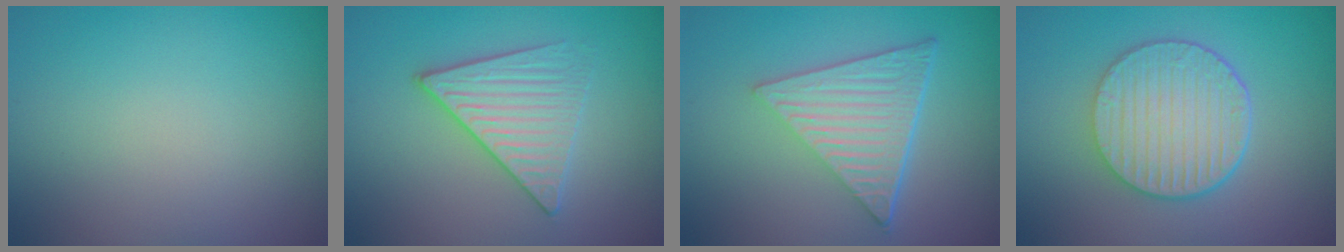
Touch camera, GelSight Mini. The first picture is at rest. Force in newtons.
{"total": 3.5, "press": 3.4, "slide": 1.1}
{"total": 6.8, "press": 4.5, "slide": 5.0}
{"total": 6.3, "press": 4.7, "slide": 4.1}